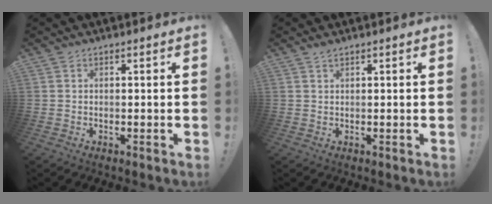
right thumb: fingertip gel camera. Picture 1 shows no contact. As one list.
[{"total": 1.1, "force": [0.9, 0.1, 0.7], "torque": [-0.008, -0.004, 0.015]}]